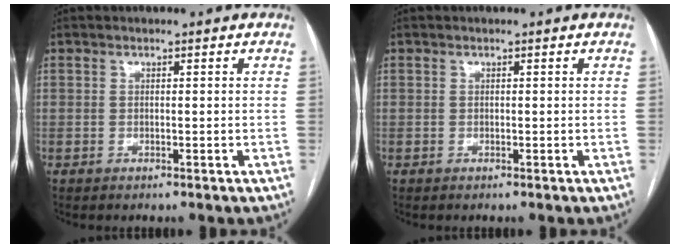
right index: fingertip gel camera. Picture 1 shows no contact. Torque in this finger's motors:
{"motor_torque": [0.52, 0.30, 0.01, 0.00]}